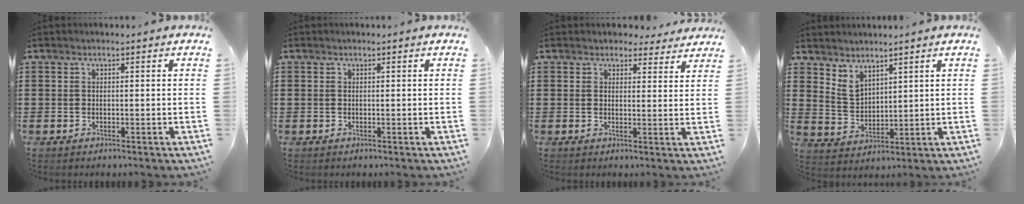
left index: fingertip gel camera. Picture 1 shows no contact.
{"total": 0.0}
{"total": 3.1, "force": [2.9, 0.9, 0.5], "torque": [-0.010, -0.008, 0.053]}
{"total": 3.7, "force": [3.4, 1.4, 0.5], "torque": [-0.023, -0.009, 0.065]}